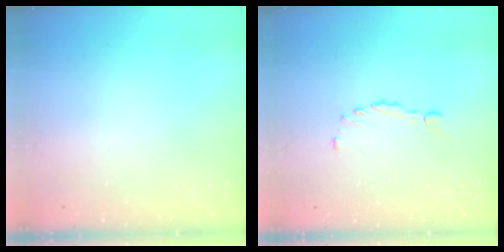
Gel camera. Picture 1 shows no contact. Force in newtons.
{"total": 1.5, "press": 1.4, "slide": 0.4}